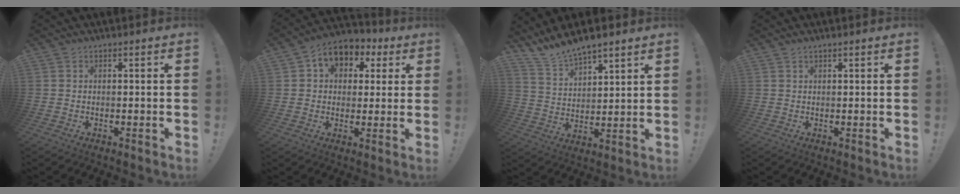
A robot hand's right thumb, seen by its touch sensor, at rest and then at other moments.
{"total": 8.3, "force": [3.1, 6.6, 3.9], "torque": [-0.052, -0.012, 0.061]}
{"total": 9.4, "force": [9.0, 1.9, 2.1], "torque": [-0.059, -0.074, 0.168]}
{"total": 0.8, "force": [0.7, 0.0, 0.4], "torque": [-0.011, 0.002, 0.013]}